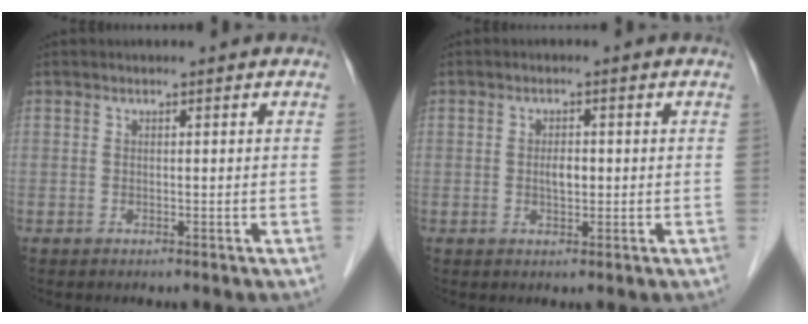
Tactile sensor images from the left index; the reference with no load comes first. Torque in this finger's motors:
{"motor_torque": [0.22, 0.11, 0.00, 0.01]}